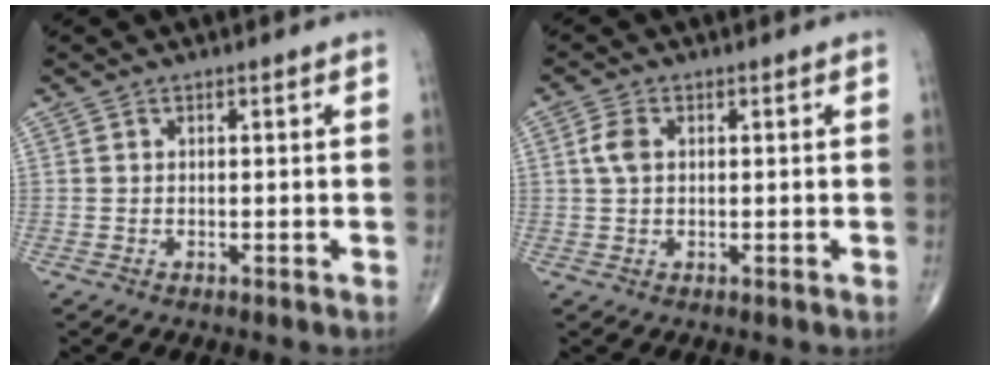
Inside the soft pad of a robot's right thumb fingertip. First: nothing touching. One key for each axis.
{"total": 3.2, "fx": 0.6, "fy": 2.0, "fz": 2.4, "tx": -0.053, "ty": 0.005, "tz": 0.010}